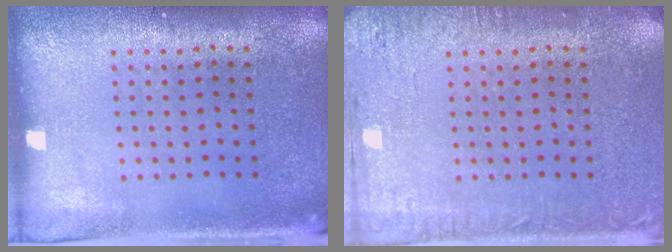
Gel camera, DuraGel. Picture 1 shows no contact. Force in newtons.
{"total": 2.9, "press": 2.8, "slide": 0.4}